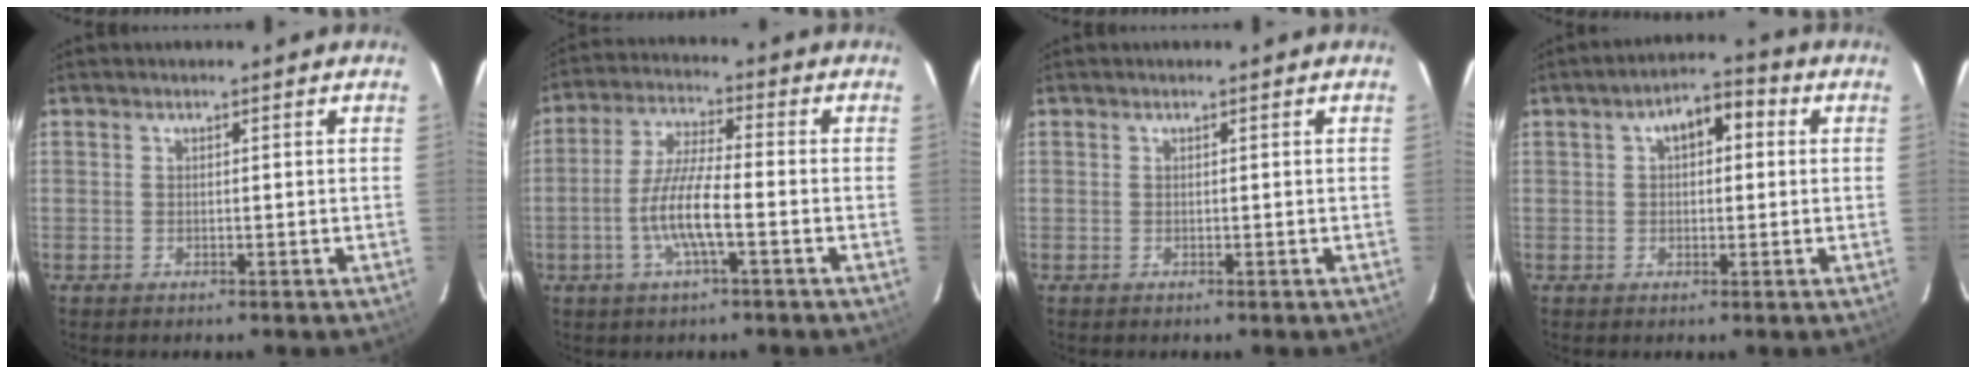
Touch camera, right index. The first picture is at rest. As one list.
[{"total": 8.8, "force": [-3.0, 1.2, 8.2], "torque": [-0.169, -0.001, -0.059]}, {"total": 0.0}, {"total": 6.4, "force": [1.6, 3.6, 5.0], "torque": [-0.082, 0.028, 0.027]}]